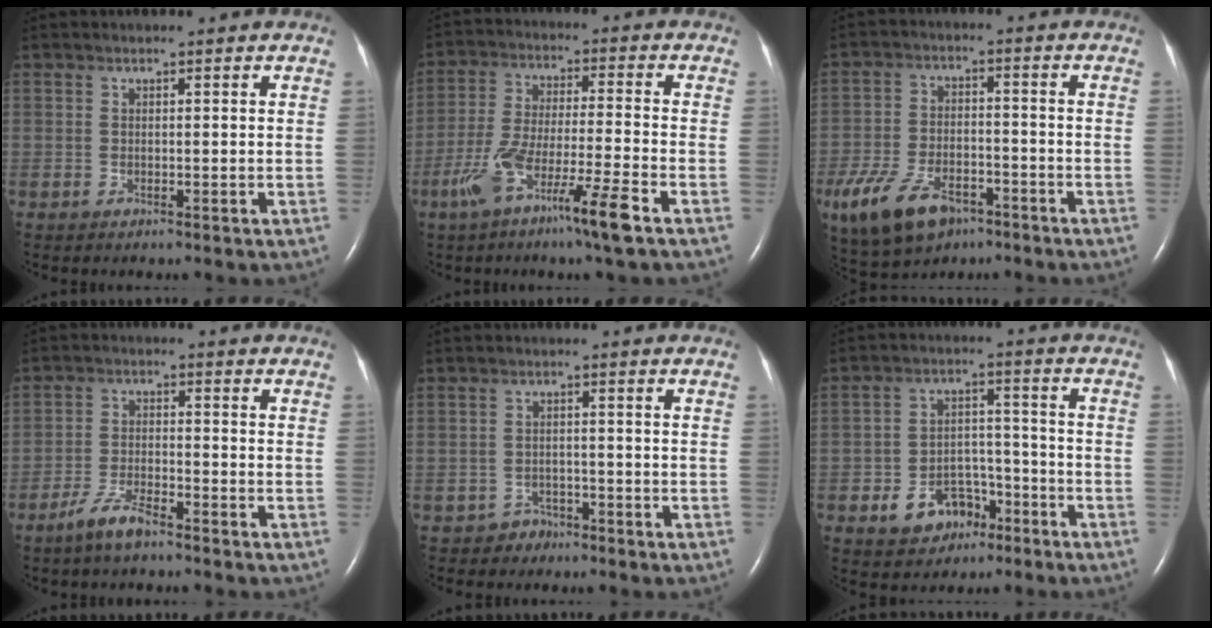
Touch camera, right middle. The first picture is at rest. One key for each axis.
{"total": 11.0, "fx": -6.4, "fy": -0.4, "fz": 8.9, "tx": -0.175, "ty": -0.018, "tz": -0.119}
{"total": 12.5, "fx": -7.4, "fy": 6.5, "fz": 7.6, "tx": -0.165, "ty": -0.005, "tz": -0.125}
{"total": 4.8, "fx": -3.9, "fy": 0.7, "fz": 2.7, "tx": -0.063, "ty": -0.006, "tz": -0.076}
{"total": 2.5, "fx": -1.8, "fy": 1.6, "fz": -0.5, "tx": 0.004, "ty": 0.008, "tz": -0.030}
{"total": 7.6, "fx": -4.1, "fy": 5.3, "fz": 3.5, "tx": -0.064, "ty": 0.021, "tz": -0.057}